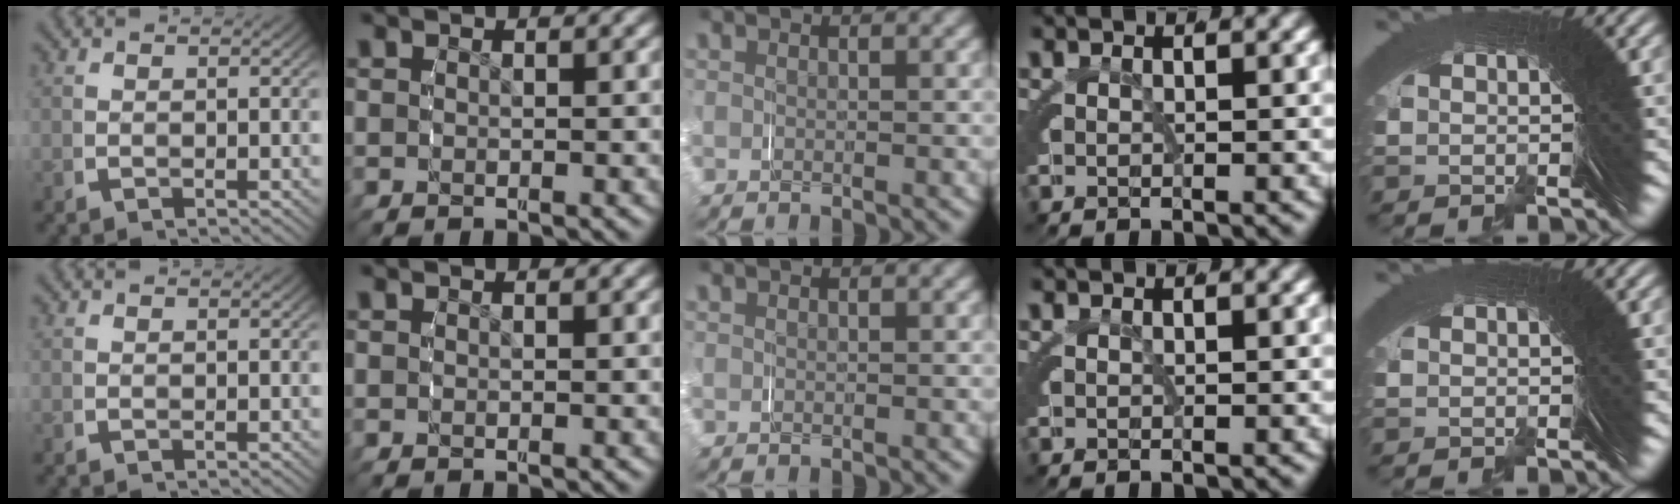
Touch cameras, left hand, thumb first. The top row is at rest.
{}